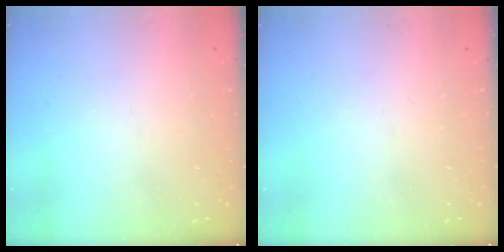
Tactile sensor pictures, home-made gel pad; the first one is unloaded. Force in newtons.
{"total": 0.0}